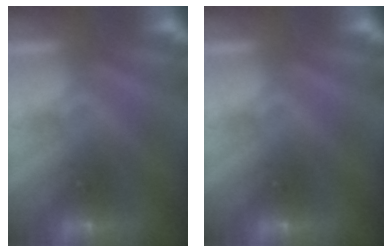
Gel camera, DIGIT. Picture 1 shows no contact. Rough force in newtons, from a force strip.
{"total": 0.0}